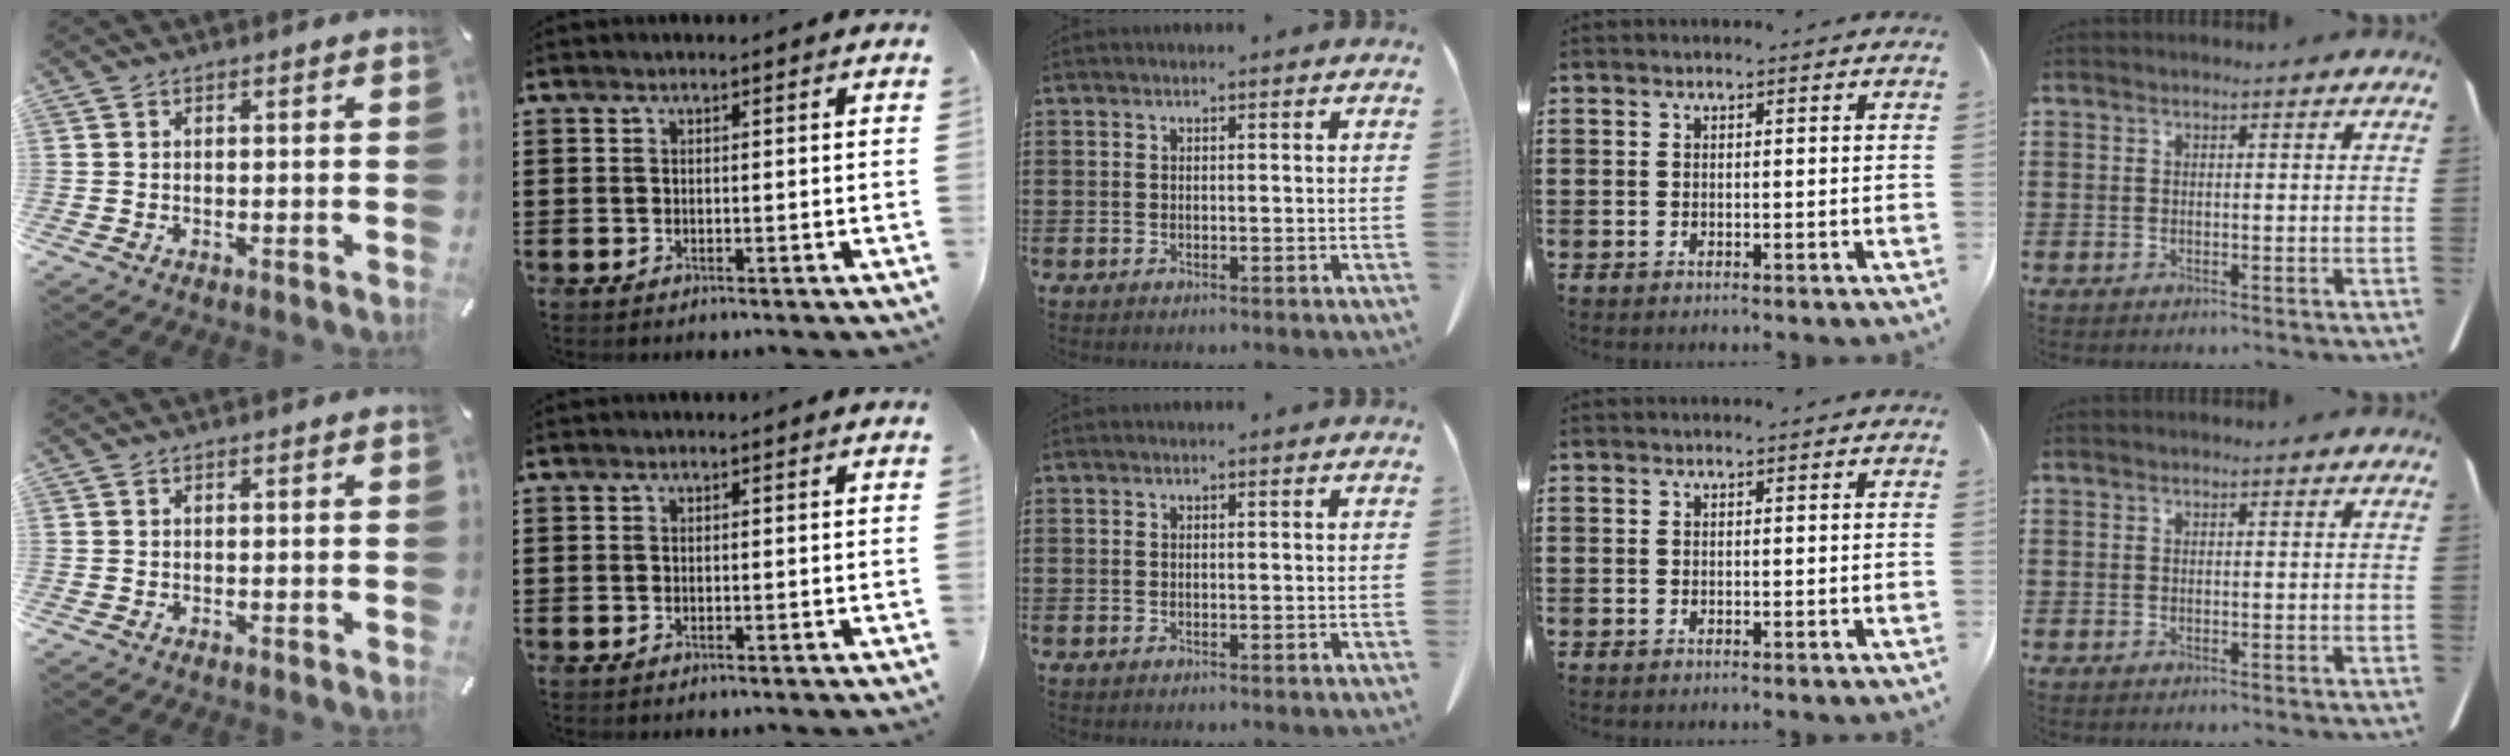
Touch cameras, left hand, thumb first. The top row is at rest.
{}